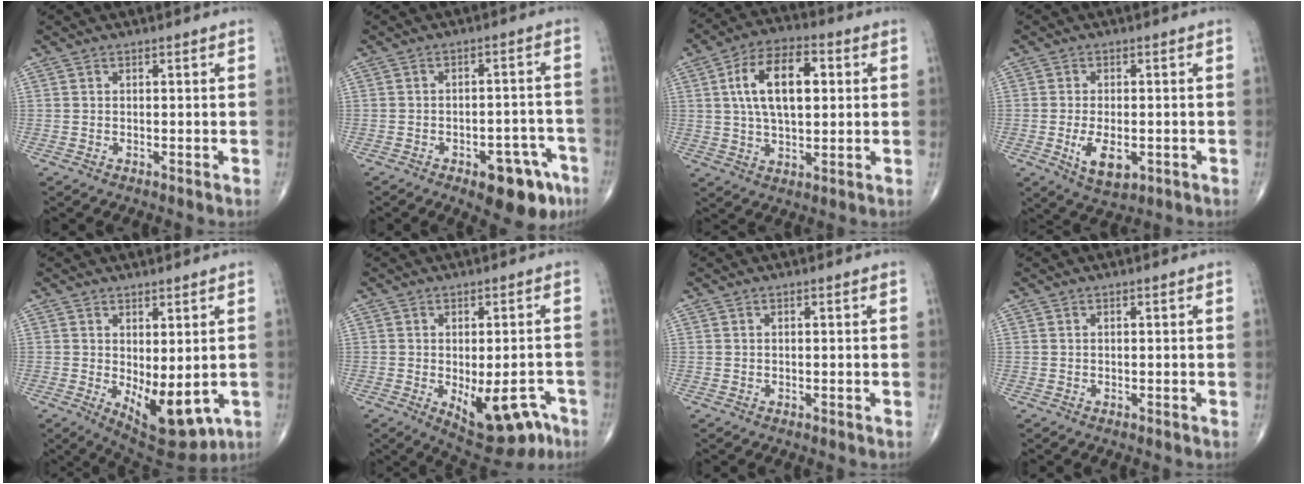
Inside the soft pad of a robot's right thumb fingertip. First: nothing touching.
{"total": 11.3, "force": [-6.3, 5.2, 7.7], "torque": [-0.071, 0.043, -0.077]}
{"total": 13.7, "force": [2.8, 7.1, 11.3], "torque": [-0.188, 0.009, 0.044]}
{"total": 6.9, "force": [-1.9, 3.6, 5.6], "torque": [-0.096, -0.008, -0.024]}
{"total": 10.7, "force": [-1.6, 4.9, 9.4], "torque": [-0.119, -0.018, -0.003]}
{"total": 13.4, "force": [-7.0, 5.9, 9.7], "torque": [-0.104, 0.032, -0.088]}
{"total": 0.0}
{"total": 0.0}